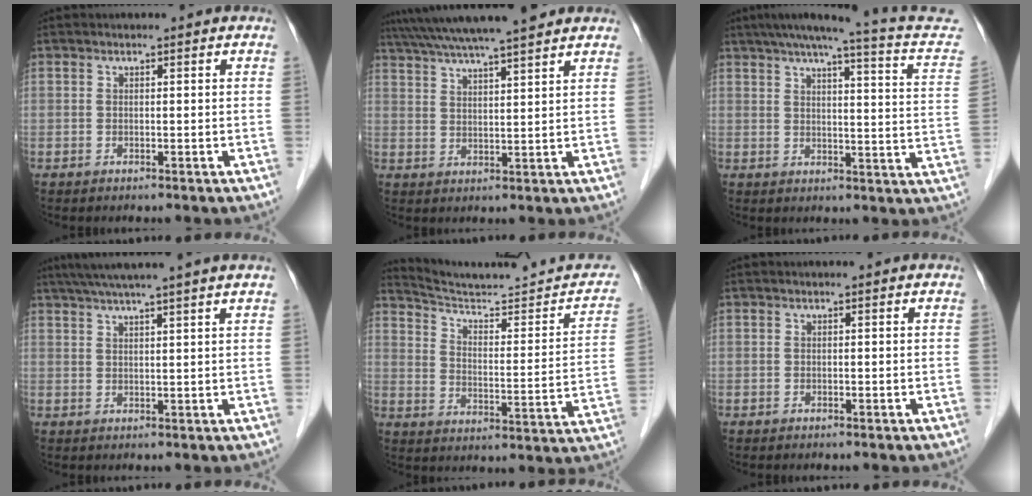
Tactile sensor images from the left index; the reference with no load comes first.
{"total": 15.2, "force": [13.1, 0.5, 7.6], "torque": [-0.139, 0.031, 0.198]}
{"total": 17.9, "force": [15.5, -0.1, 9.0], "torque": [-0.128, -0.034, 0.169]}
{"total": 9.7, "force": [7.9, -1.6, 5.4], "torque": [-0.082, 0.026, 0.106]}
{"total": 17.6, "force": [16.5, 0.9, 5.9], "torque": [-0.082, -0.035, 0.237]}
{"total": 0.0}